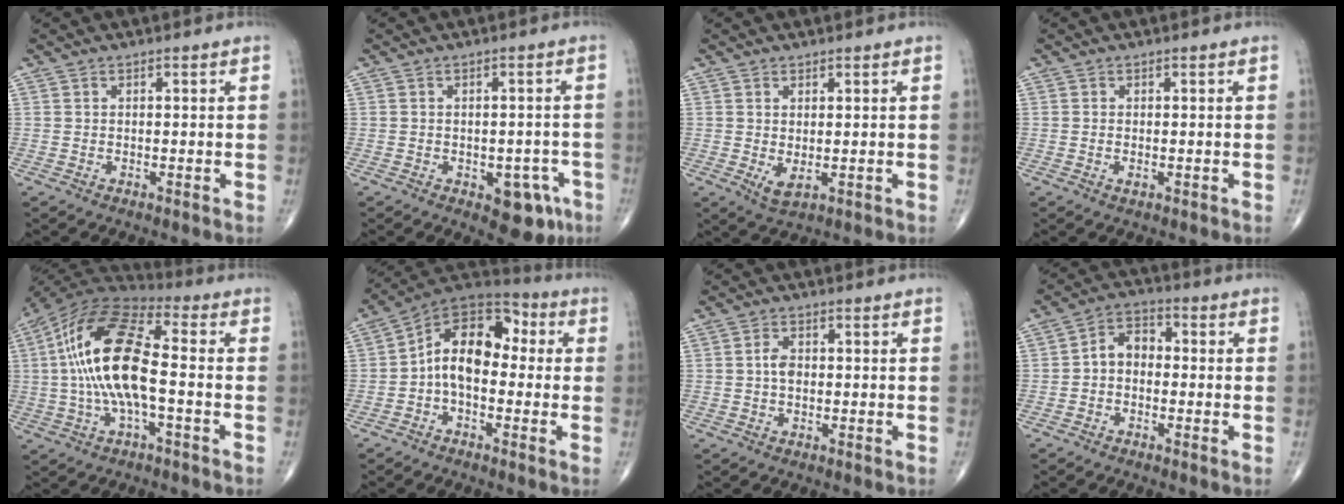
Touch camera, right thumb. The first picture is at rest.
{"total": 7.5, "force": [-3.5, 4.1, 5.2], "torque": [-0.035, 0.017, -0.036]}
{"total": 2.9, "force": [-0.1, 1.4, 2.6], "torque": [-0.044, -0.007, 0.007]}
{"total": 0.9, "force": [-0.2, 0.5, 0.8], "torque": [-0.015, -0.001, -0.004]}
{"total": 18.2, "force": [-0.5, 6.7, 16.9], "torque": [-0.340, 0.036, -0.017]}
{"total": 12.9, "force": [-0.4, 8.1, 10.1], "torque": [-0.130, 0.045, -0.024]}
{"total": 2.7, "force": [-0.1, 1.7, 2.1], "torque": [-0.034, 0.005, -0.006]}
{"total": 6.0, "force": [-0.6, 4.4, 4.1], "torque": [-0.051, 0.024, -0.026]}